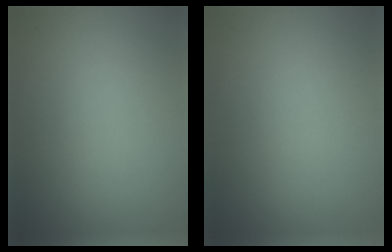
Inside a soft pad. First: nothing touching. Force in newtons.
{"total": 0.0}